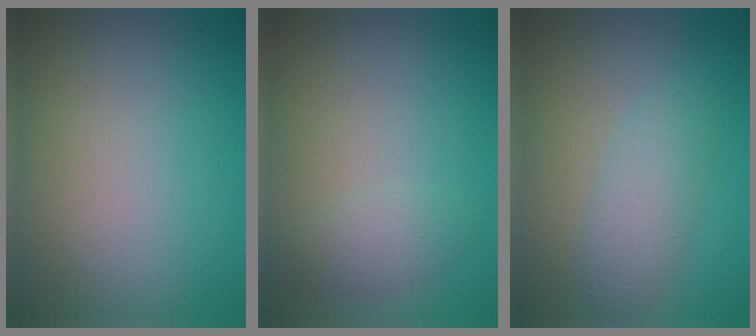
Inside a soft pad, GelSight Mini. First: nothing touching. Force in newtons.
{"total": 1.7, "press": 1.7, "slide": 0.1}
{"total": 2.7, "press": 2.7, "slide": 0.1}